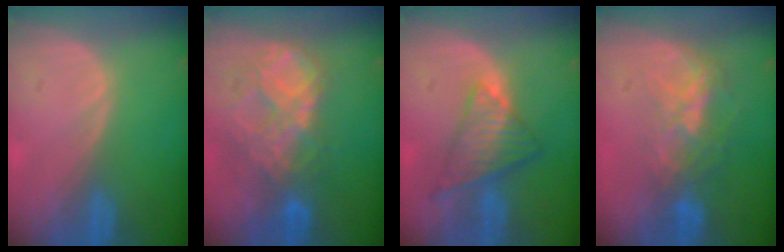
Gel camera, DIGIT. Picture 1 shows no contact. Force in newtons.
{"total": 9.0, "press": 7.7, "slide": 4.6}
{"total": 7.7, "press": 6.4, "slide": 4.3}
{"total": 6.7, "press": 5.9, "slide": 3.2}